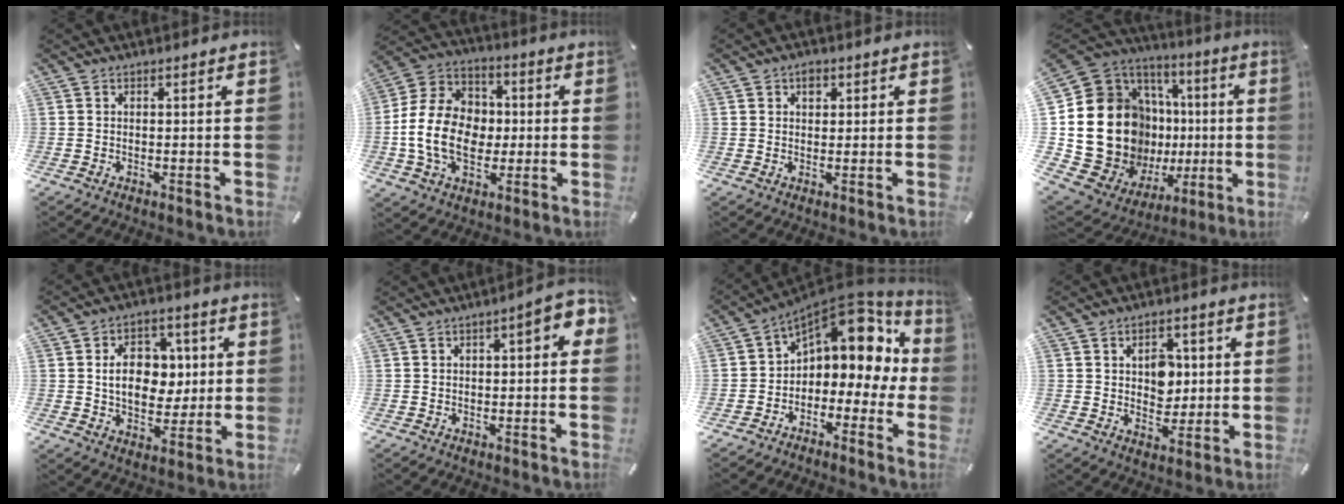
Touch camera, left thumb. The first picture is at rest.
{"total": 15.6, "force": [-1.9, 12.1, 9.7], "torque": [-0.221, 0.019, -0.032]}
{"total": 2.4, "force": [0.9, 1.9, 1.2], "torque": [-0.002, -0.005, 0.010]}
{"total": 22.5, "force": [-1.5, 17.8, 13.7], "torque": [-0.226, -0.034, 0.020]}
{"total": 12.1, "force": [1.5, 9.3, 7.6], "torque": [-0.117, 0.007, 0.028]}
{"total": 5.5, "force": [0.3, 2.3, 5.0], "torque": [-0.058, -0.001, -0.001]}
{"total": 11.8, "force": [6.2, 6.7, 7.4], "torque": [-0.112, -0.055, 0.103]}
{"total": 7.2, "force": [1.0, 5.9, 4.0], "torque": [-0.039, -0.003, 0.011]}